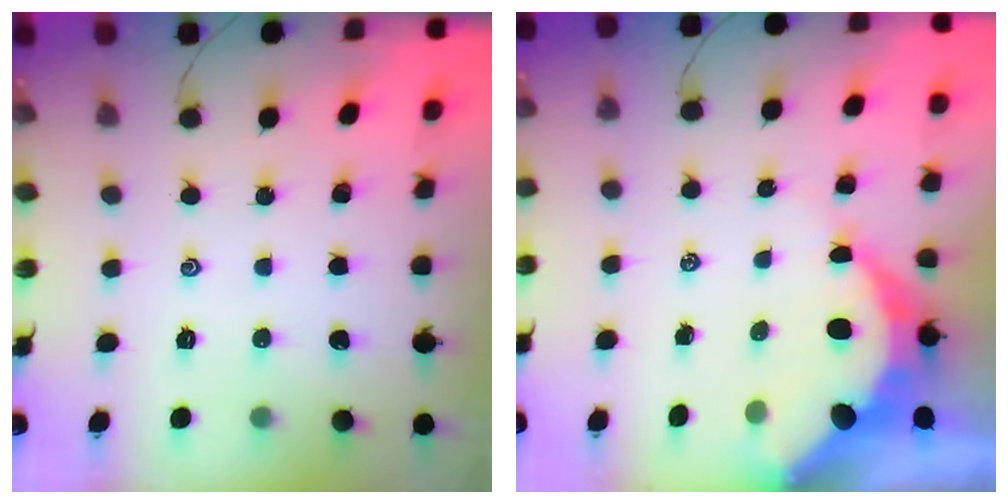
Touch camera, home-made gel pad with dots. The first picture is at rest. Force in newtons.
{"total": 9.9, "press": 9.9, "slide": 1.0}